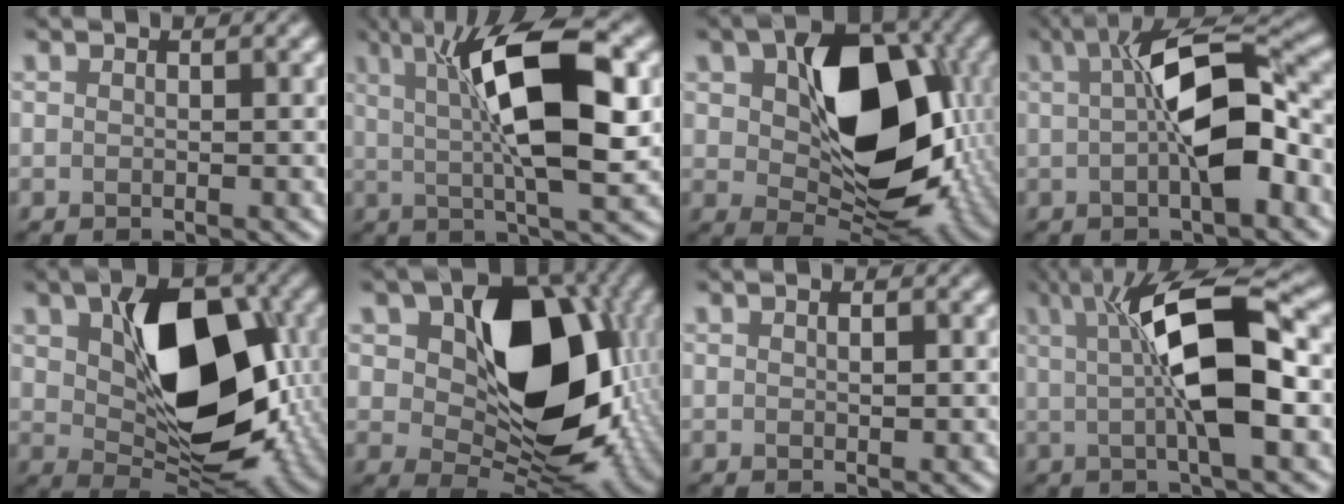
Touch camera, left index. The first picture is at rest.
{"total": 11.2, "force": [2.1, 3.3, 10.5], "torque": [-0.161, 0.009, 0.035]}
{"total": 13.3, "force": [1.3, 8.6, 10.0], "torque": [-0.150, -0.009, 0.034]}
{"total": 8.3, "force": [-0.4, 2.9, 7.8], "torque": [-0.117, 0.007, -0.009]}
{"total": 12.0, "force": [1.4, 7.5, 9.3], "torque": [-0.136, -0.006, 0.036]}
{"total": 14.6, "force": [2.0, 9.7, 10.7], "torque": [-0.156, -0.012, 0.044]}
{"total": 0.8, "force": [-0.1, 0.4, 0.6], "torque": [-0.008, -0.004, 0.006]}
{"total": 9.7, "force": [0.9, 2.7, 9.2], "torque": [-0.141, 0.011, 0.013]}